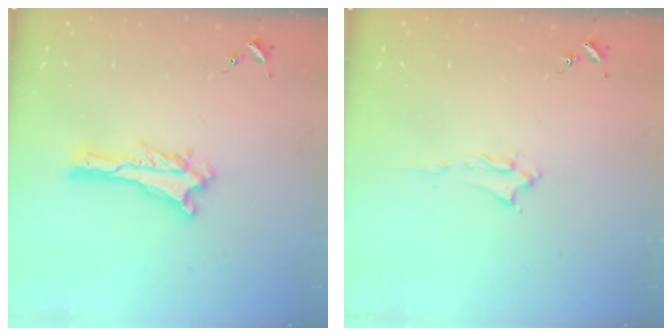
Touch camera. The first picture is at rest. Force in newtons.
{"total": 1.6, "press": 1.6, "slide": 0.2}